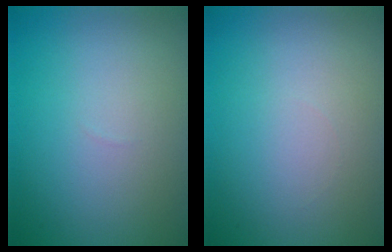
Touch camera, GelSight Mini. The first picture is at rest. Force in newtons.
{"total": 0.0}